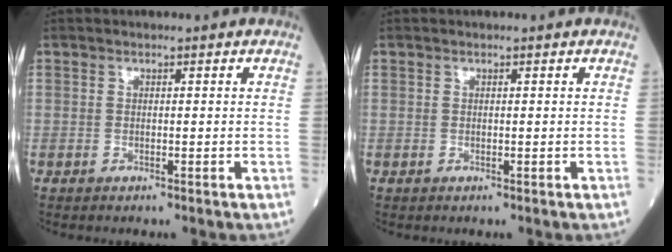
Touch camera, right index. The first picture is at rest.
{"total": 0.0}